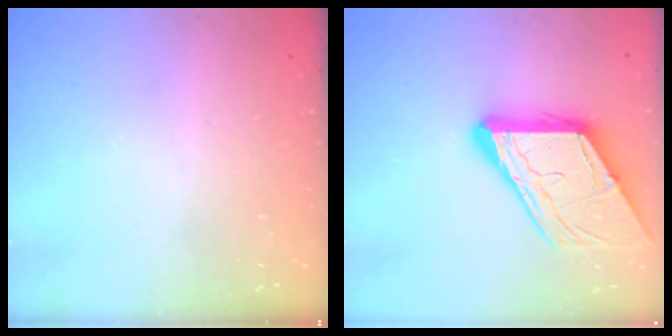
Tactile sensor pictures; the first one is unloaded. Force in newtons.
{"total": 13.5, "press": 13.4, "slide": 1.6}